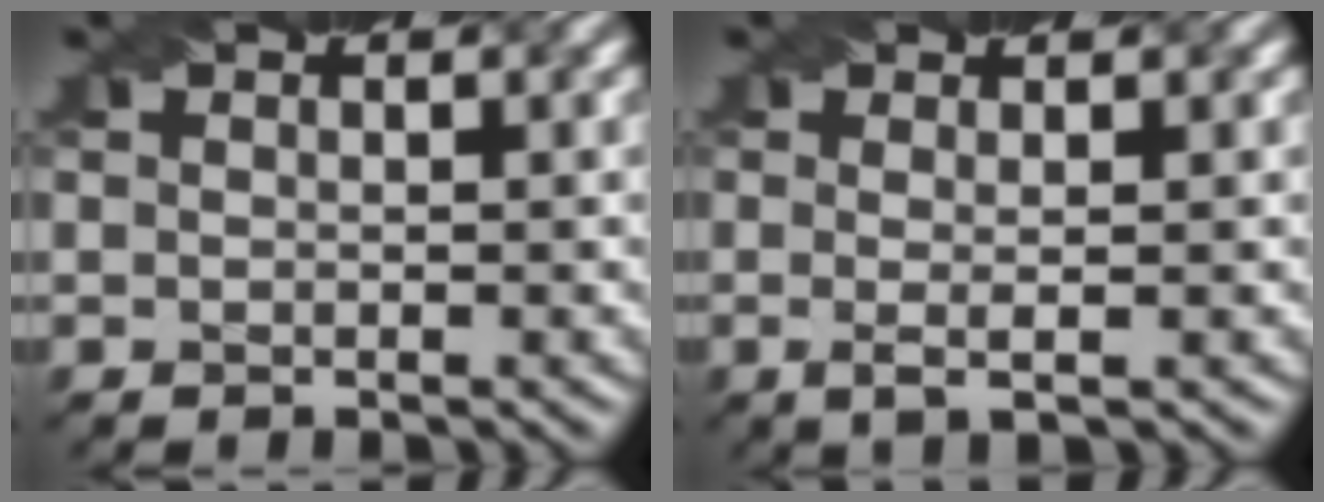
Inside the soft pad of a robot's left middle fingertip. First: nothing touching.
{"total": 1.9, "force": [-0.1, 0.1, 1.9], "torque": [-0.030, 0.000, -0.006]}